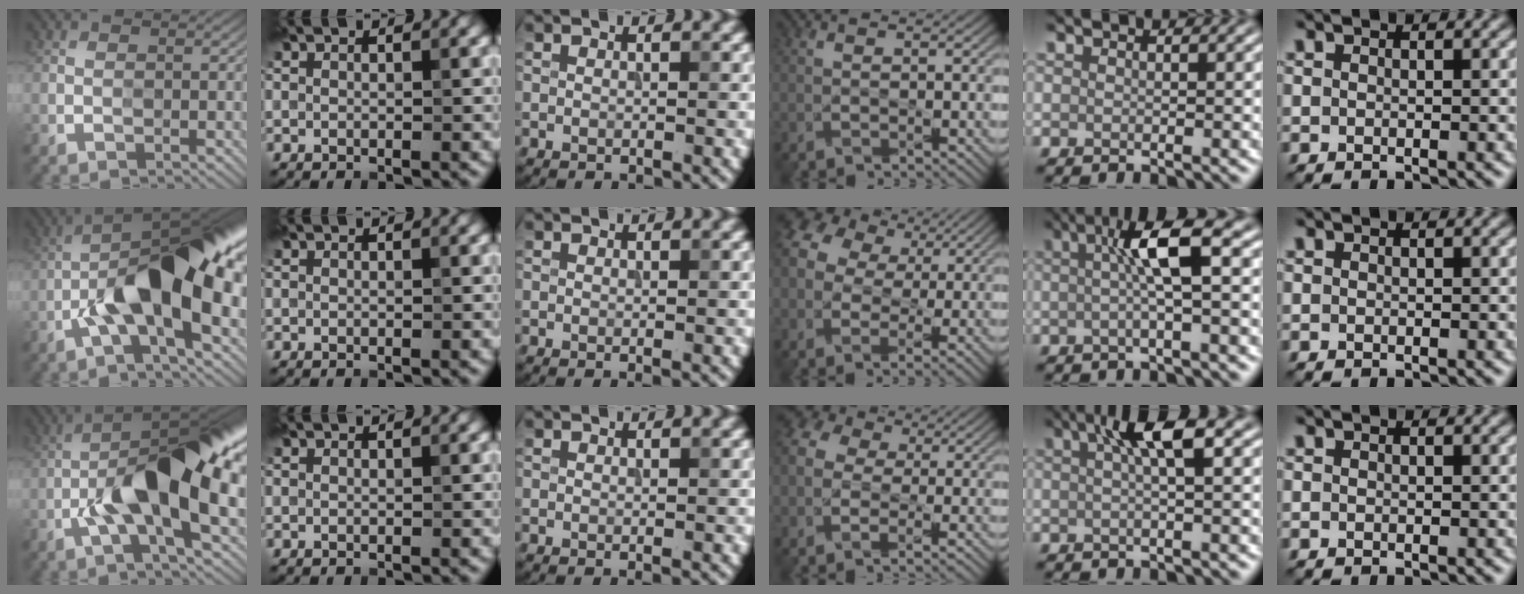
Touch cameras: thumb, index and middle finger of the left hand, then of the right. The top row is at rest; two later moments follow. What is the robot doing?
{"motion": "wipe", "object": "mirror"}